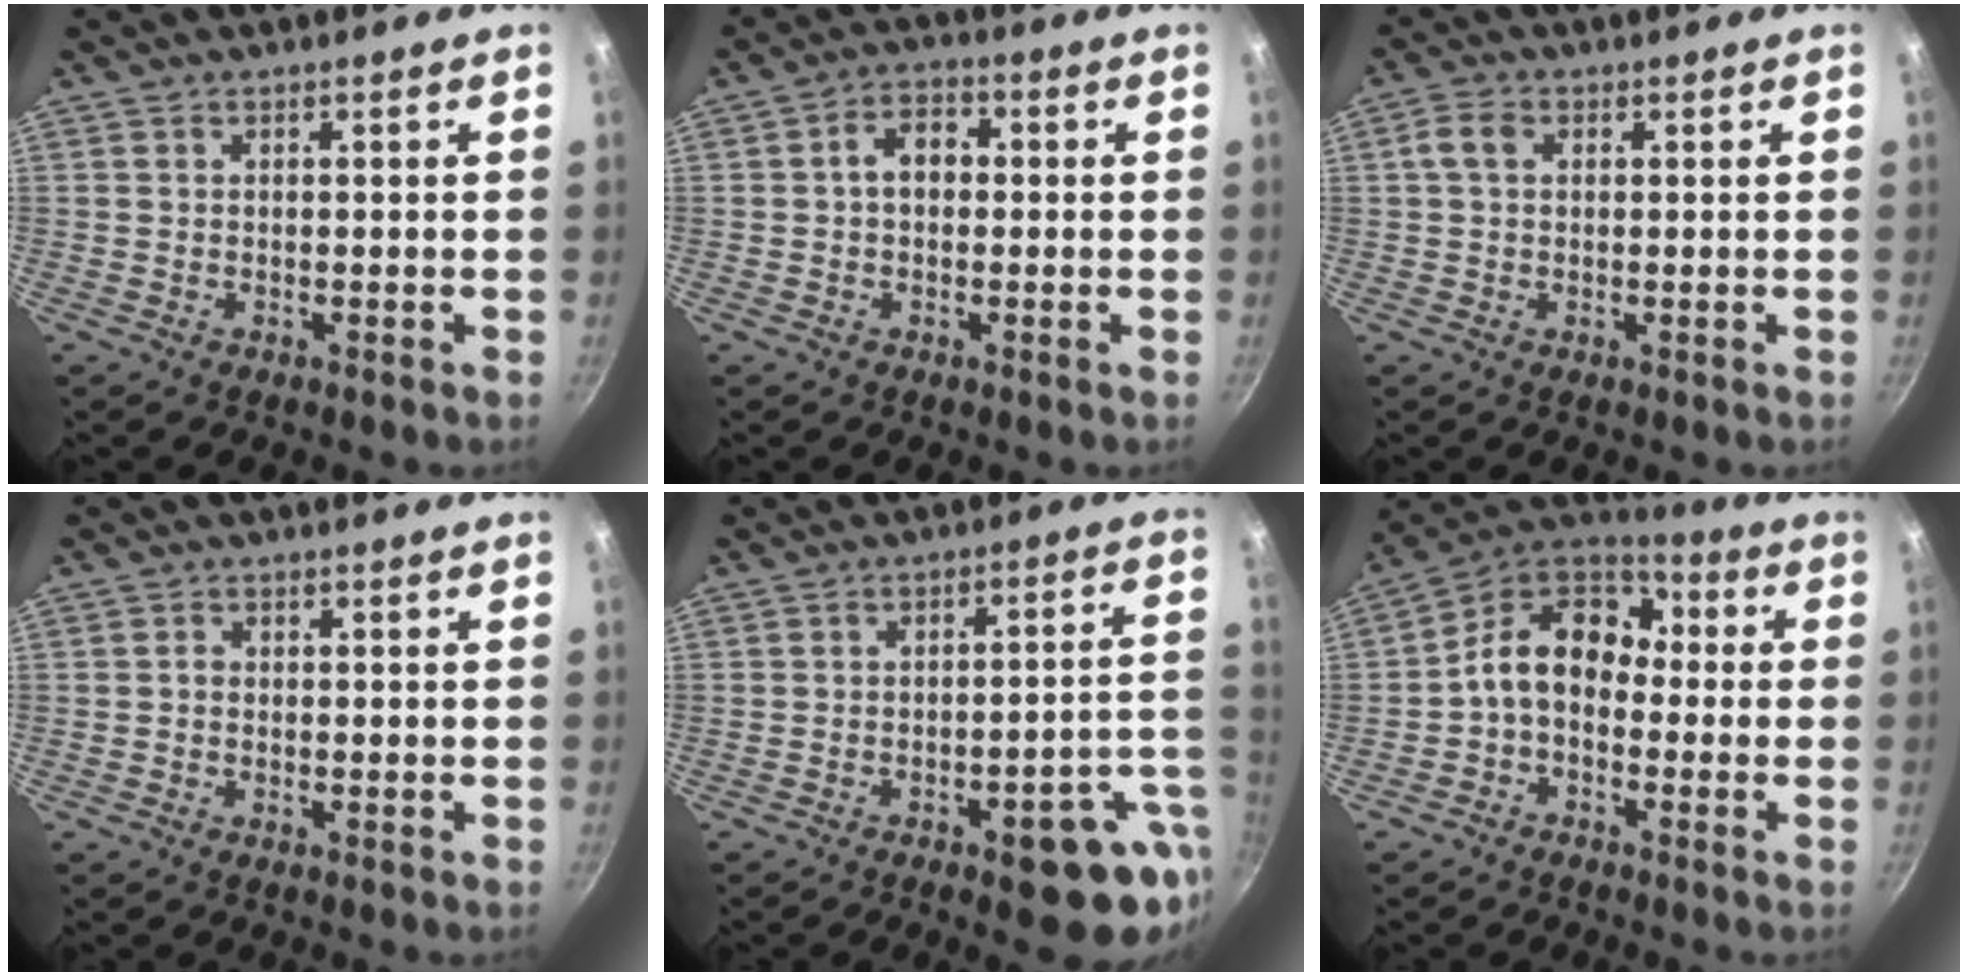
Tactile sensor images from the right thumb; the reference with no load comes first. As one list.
[{"total": 5.2, "force": [0.1, 3.8, 3.5], "torque": [-0.032, 0.014, -0.006]}, {"total": 3.5, "force": [0.8, 2.4, 2.4], "torque": [-0.048, 0.010, 0.012]}, {"total": 0.8, "force": [-0.2, 0.6, 0.4], "torque": [-0.006, 0.004, -0.005]}, {"total": 13.5, "force": [-5.6, 4.7, 11.4], "torque": [-0.095, 0.040, -0.070]}, {"total": 12.4, "force": [-1.2, 9.1, 8.4], "torque": [-0.114, 0.050, -0.050]}]